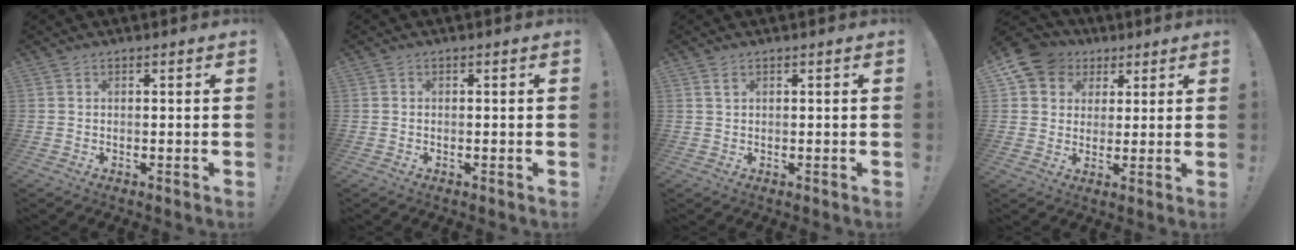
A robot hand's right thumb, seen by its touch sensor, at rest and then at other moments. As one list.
[{"total": 0.0}, {"total": 1.3, "force": [0.7, 0.5, 1.0], "torque": [-0.016, -0.001, 0.013]}, {"total": 9.3, "force": [4.2, 7.9, 2.5], "torque": [-0.040, -0.023, 0.084]}]